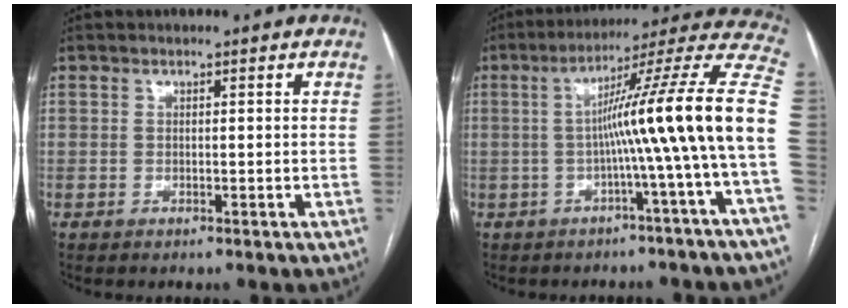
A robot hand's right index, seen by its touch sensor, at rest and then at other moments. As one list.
[{"total": 17.6, "force": [-2.0, -2.7, 17.2], "torque": [-0.229, 0.030, -0.044]}]